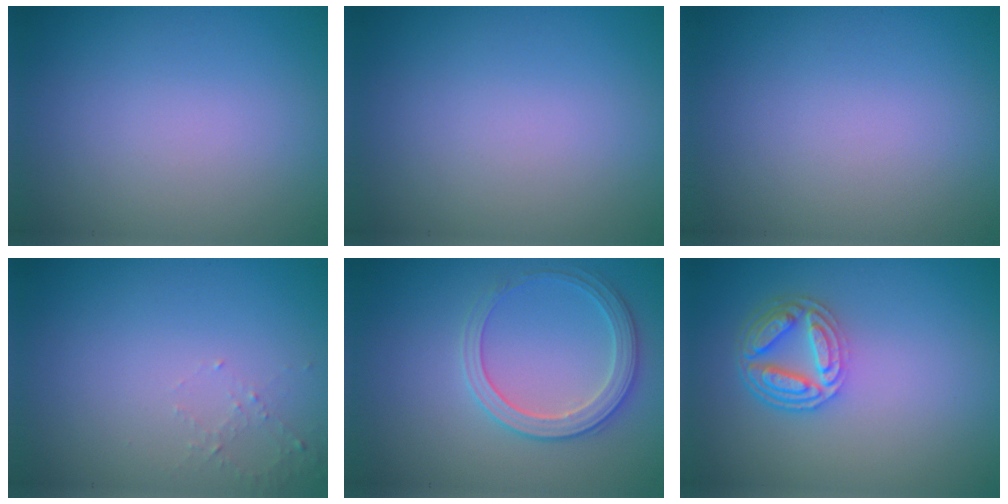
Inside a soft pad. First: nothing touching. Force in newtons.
{"total": 0.0}
{"total": 0.0}
{"total": 1.1, "press": 1.0, "slide": 0.4}
{"total": 3.0, "press": 2.9, "slide": 0.2}
{"total": 4.7, "press": 3.7, "slide": 3.0}